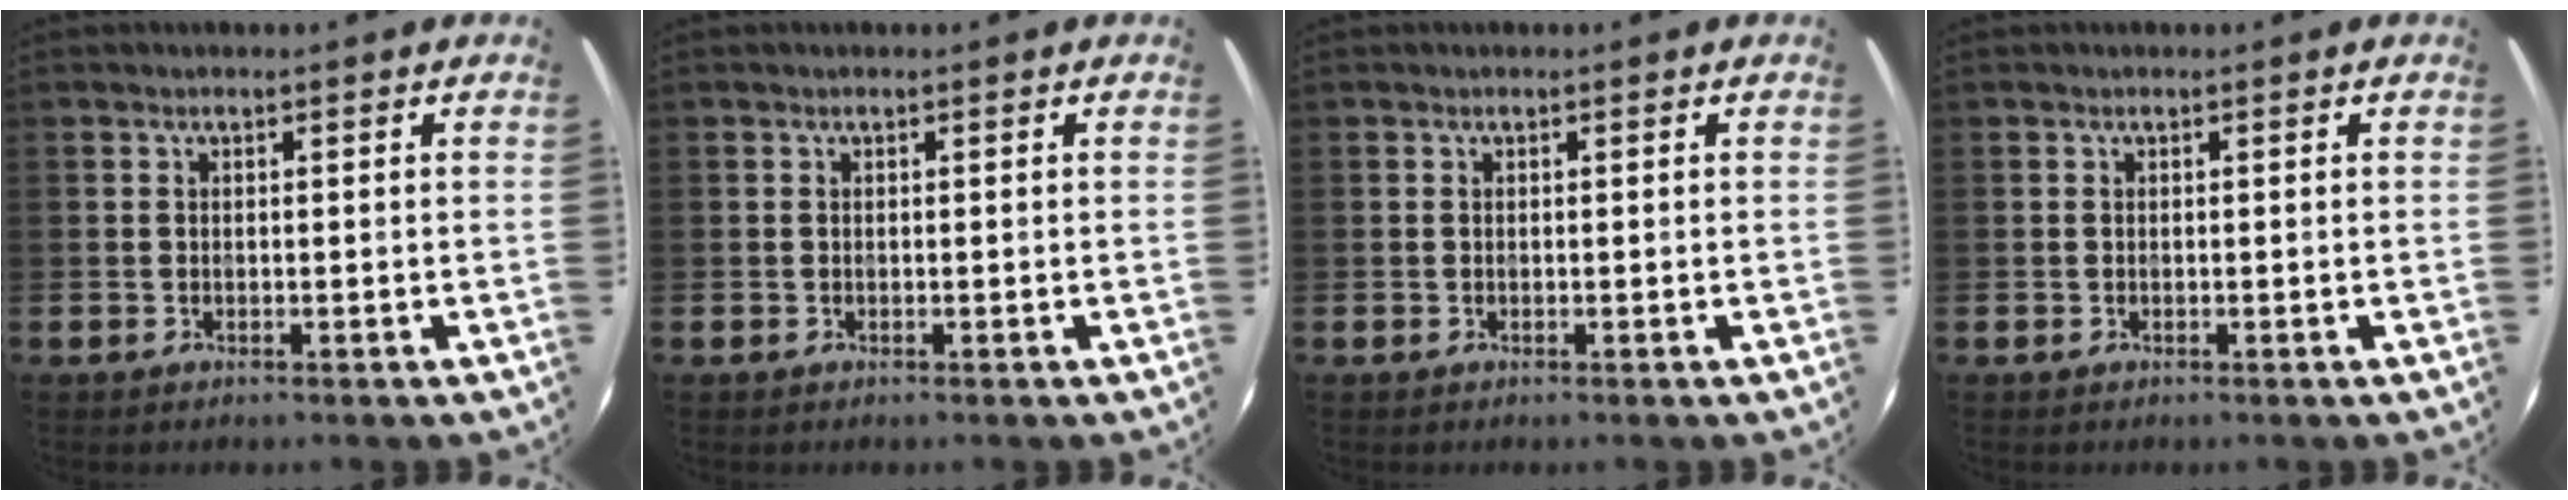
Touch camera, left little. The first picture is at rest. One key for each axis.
{"total": 0.0}
{"total": 0.0}
{"total": 0.0}